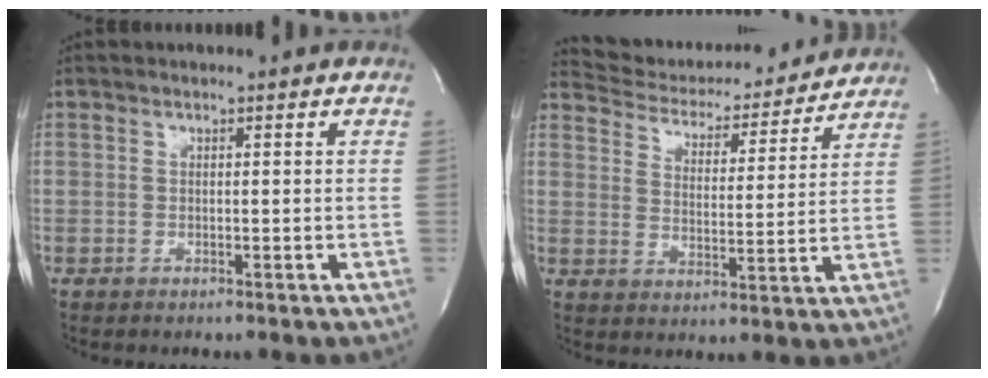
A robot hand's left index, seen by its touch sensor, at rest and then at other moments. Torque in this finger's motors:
{"motor_torque": [0.57, -0.62, -0.14, -0.07]}